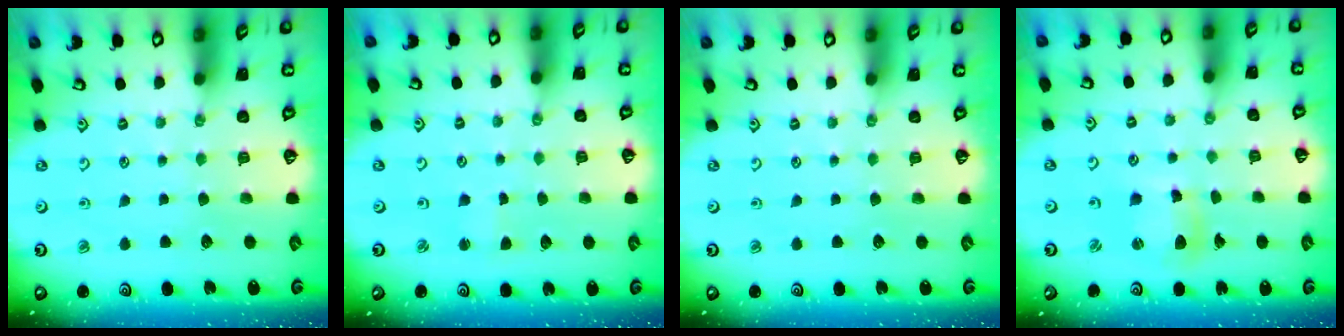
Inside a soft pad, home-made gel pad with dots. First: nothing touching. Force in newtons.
{"total": 1.5, "press": 1.5, "slide": 0.1}
{"total": 0.0}
{"total": 8.0, "press": 7.9, "slide": 1.3}